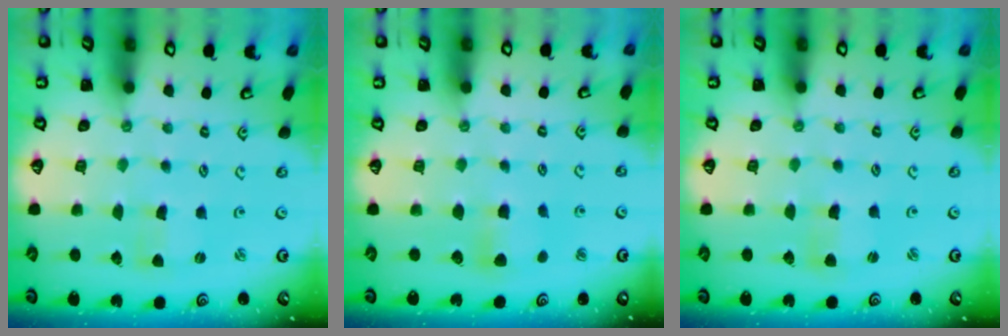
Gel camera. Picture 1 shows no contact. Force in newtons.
{"total": 5.2, "press": 5.1, "slide": 0.7}
{"total": 2.1, "press": 2.1, "slide": 0.3}